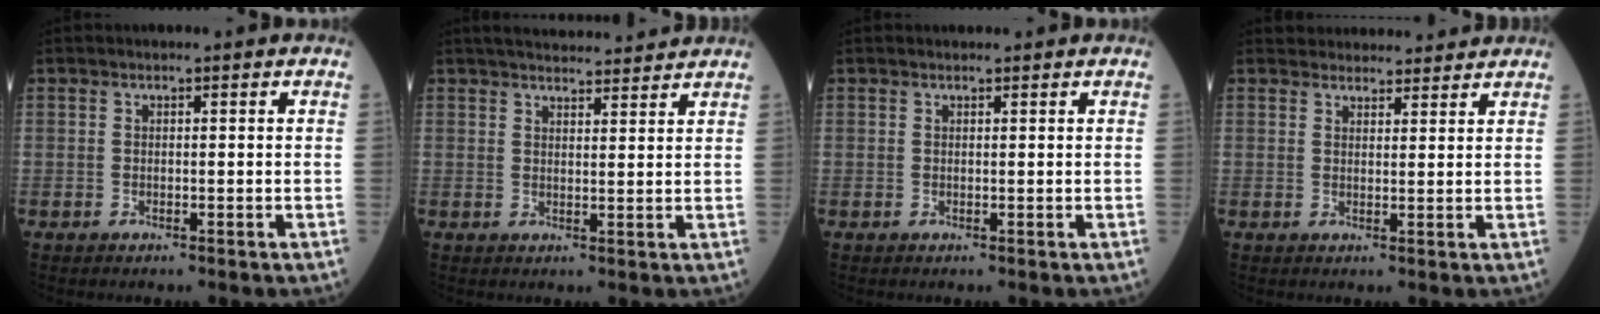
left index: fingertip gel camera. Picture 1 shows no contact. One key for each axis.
{"total": 11.5, "fx": 10.8, "fy": 1.4, "fz": 3.7, "tx": -0.052, "ty": 0.020, "tz": 0.147}
{"total": 0.8, "fx": 0.7, "fy": 0.2, "fz": 0.1, "tx": -0.009, "ty": 0.005, "tz": 0.012}
{"total": 8.0, "fx": 7.6, "fy": 2.2, "fz": 0.9, "tx": 0.006, "ty": 0.022, "tz": 0.089}